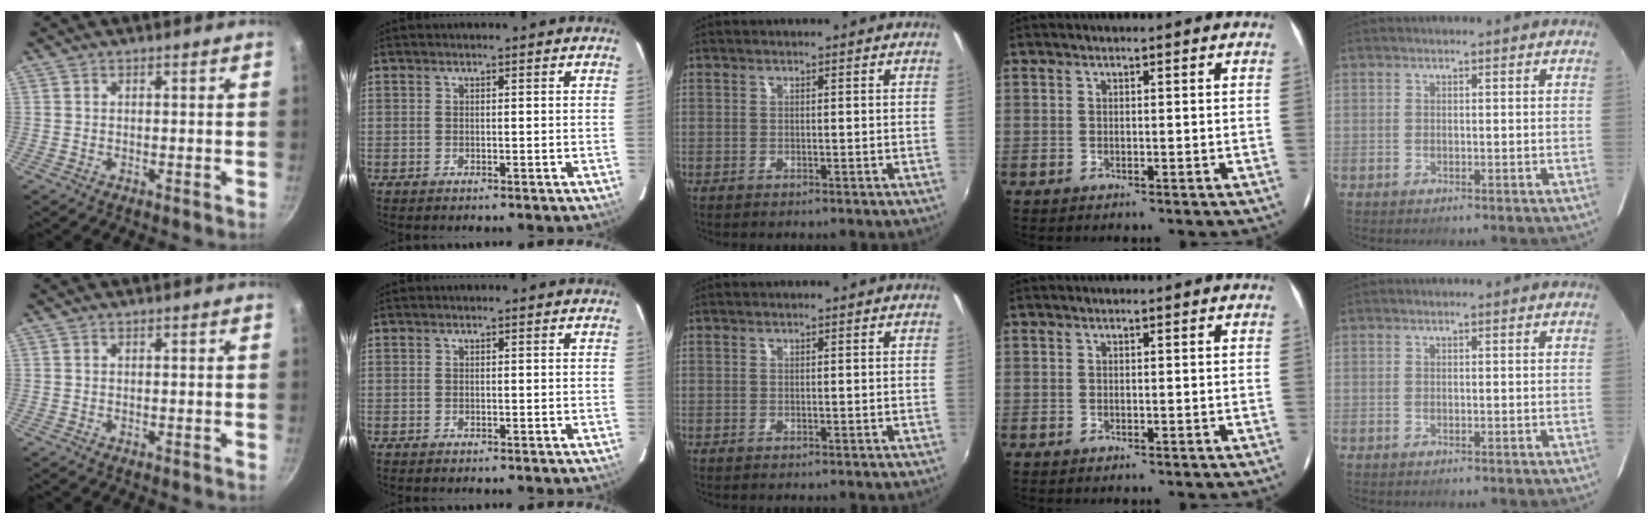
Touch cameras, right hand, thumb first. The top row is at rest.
{}